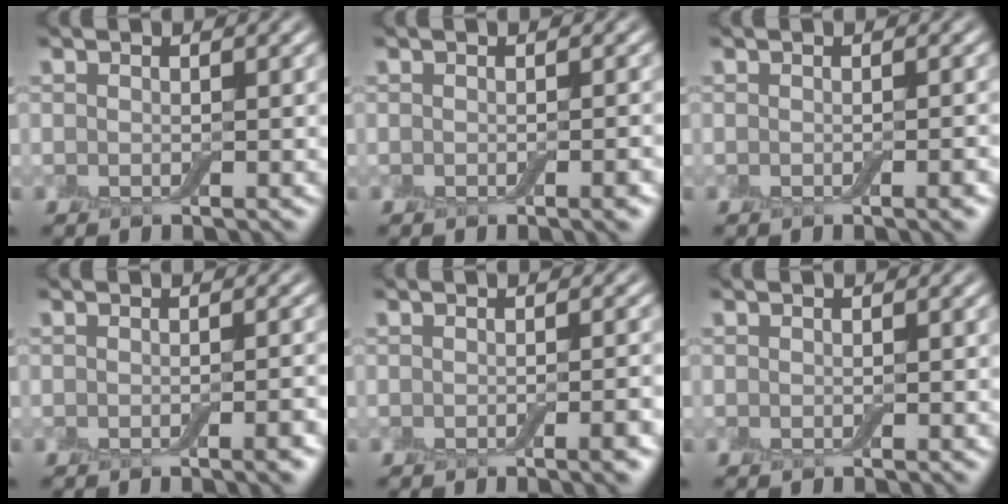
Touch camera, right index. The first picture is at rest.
{"total": 1.5, "force": [-0.5, 0.3, 1.3], "torque": [-0.012, 0.001, -0.007]}
{"total": 1.5, "force": [-0.5, 0.3, 1.4], "torque": [-0.012, 0.001, -0.007]}
{"total": 1.8, "force": [-0.7, 0.4, 1.7], "torque": [-0.015, 0.002, -0.009]}
{"total": 2.1, "force": [-0.7, 0.5, 1.9], "torque": [-0.018, 0.003, -0.011]}
{"total": 0.0}